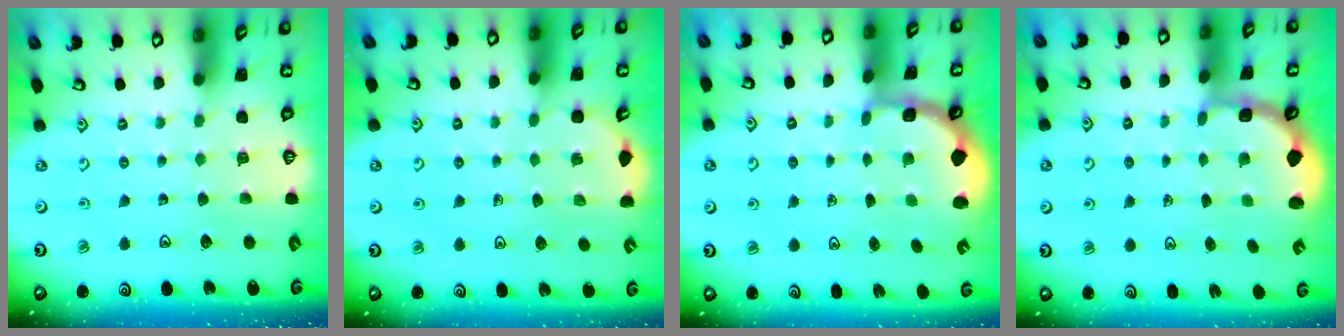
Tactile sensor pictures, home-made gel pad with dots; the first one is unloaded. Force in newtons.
{"total": 2.2, "press": 2.0, "slide": 1.1}
{"total": 2.0, "press": 1.6, "slide": 1.2}
{"total": 2.7, "press": 2.1, "slide": 1.7}